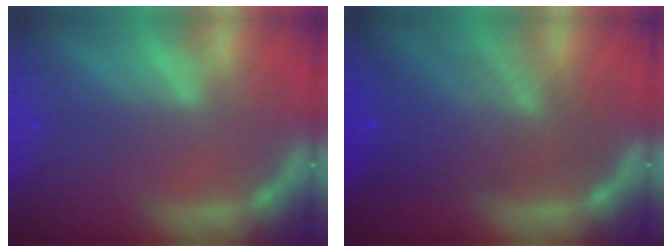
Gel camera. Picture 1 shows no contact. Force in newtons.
{"total": 7.6}